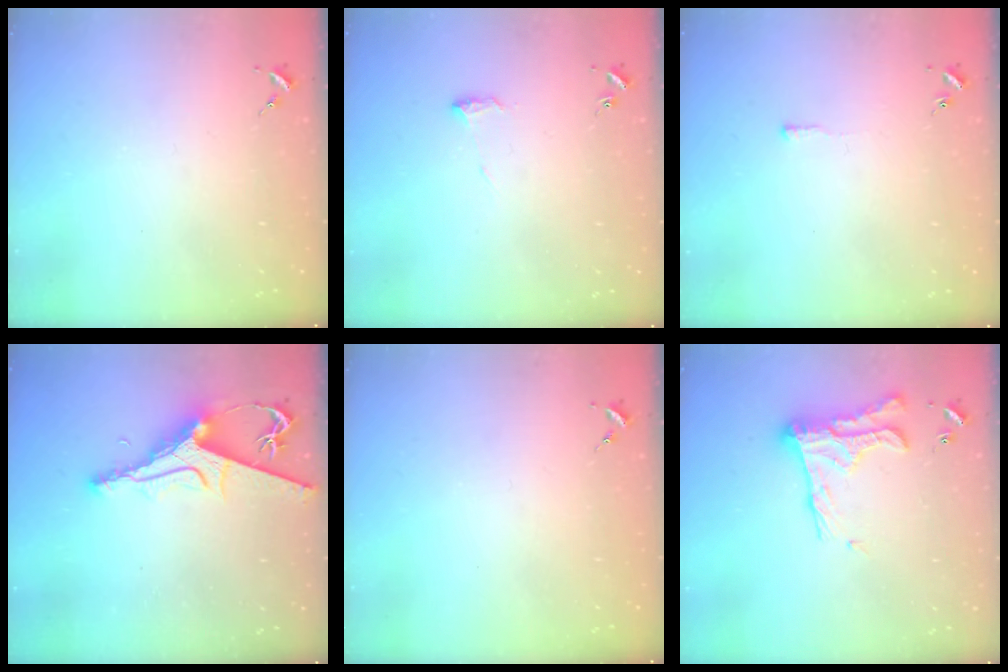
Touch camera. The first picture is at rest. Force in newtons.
{"total": 5.8, "press": 5.7, "slide": 0.8}
{"total": 2.9, "press": 2.9, "slide": 0.5}
{"total": 10.0, "press": 9.9, "slide": 1.1}
{"total": 0.0}
{"total": 17.9, "press": 17.9, "slide": 0.9}